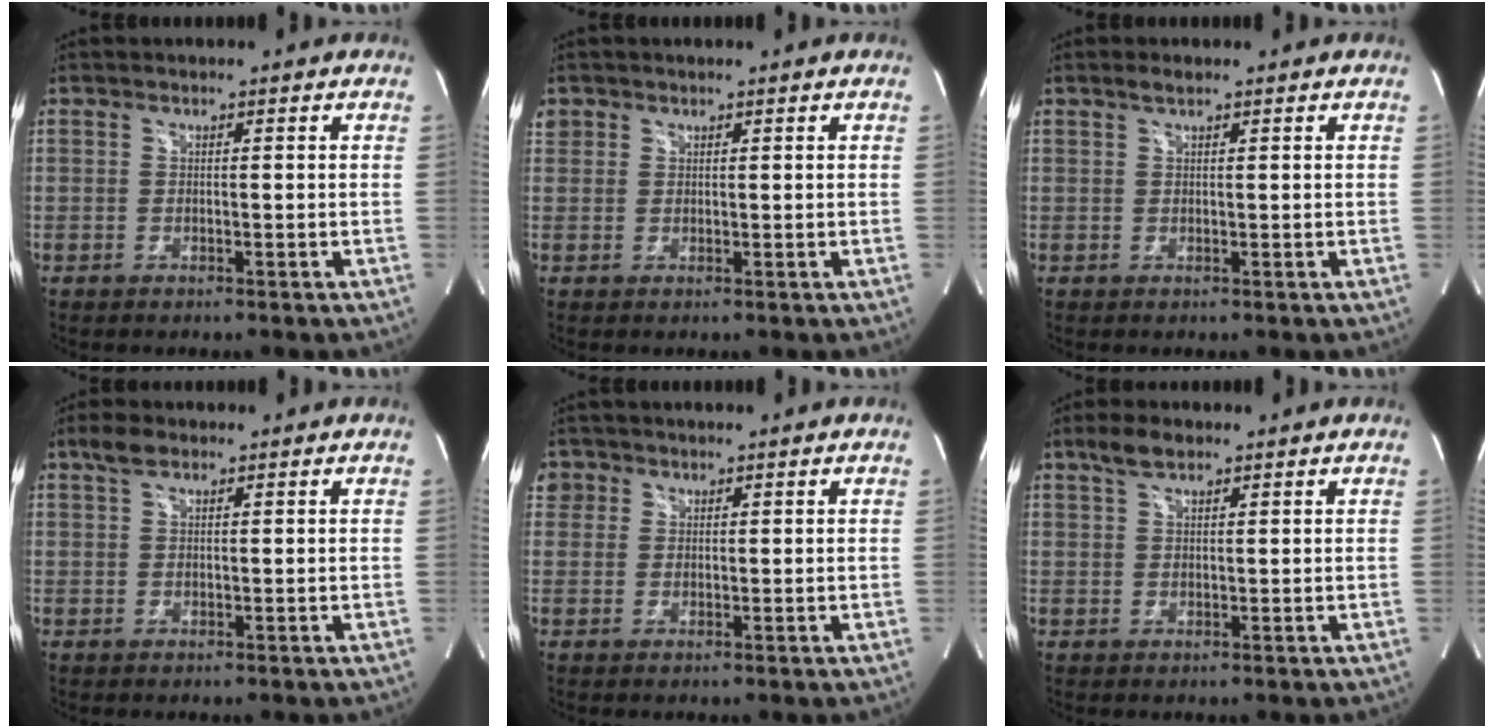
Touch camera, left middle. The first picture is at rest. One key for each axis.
{"total": 2.2, "fx": 1.3, "fy": 1.8, "fz": 0.2, "tx": 0.001, "ty": 0.011, "tz": 0.024}
{"total": 1.2, "fx": 1.0, "fy": 0.2, "fz": 0.7, "tx": -0.019, "ty": 0.003, "tz": 0.020}
{"total": 2.6, "fx": 1.8, "fy": 1.1, "fz": 1.5, "tx": -0.036, "ty": 0.013, "tz": 0.036}
{"total": 3.1, "fx": 1.5, "fy": 2.7, "fz": 0.2, "tx": 0.004, "ty": 0.011, "tz": 0.027}
{"total": 3.0, "fx": 2.3, "fy": 1.2, "fz": 1.5, "tx": -0.036, "ty": 0.006, "tz": 0.045}